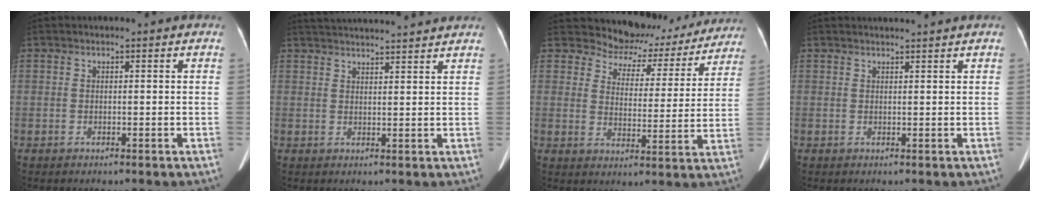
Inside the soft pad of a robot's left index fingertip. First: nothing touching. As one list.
[{"total": 13.7, "force": [12.9, 0.4, 4.5], "torque": [-0.081, 0.028, 0.178]}, {"total": 13.3, "force": [12.2, 5.2, 0.8], "torque": [0.006, -0.013, 0.132]}, {"total": 3.3, "force": [3.2, -0.5, 0.8], "torque": [-0.013, 0.011, 0.039]}]